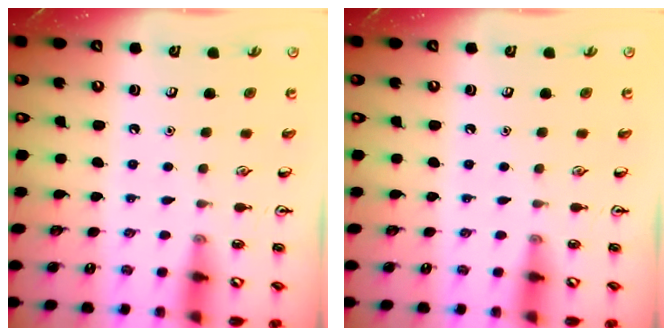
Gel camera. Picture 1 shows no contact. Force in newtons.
{"total": 0.0}